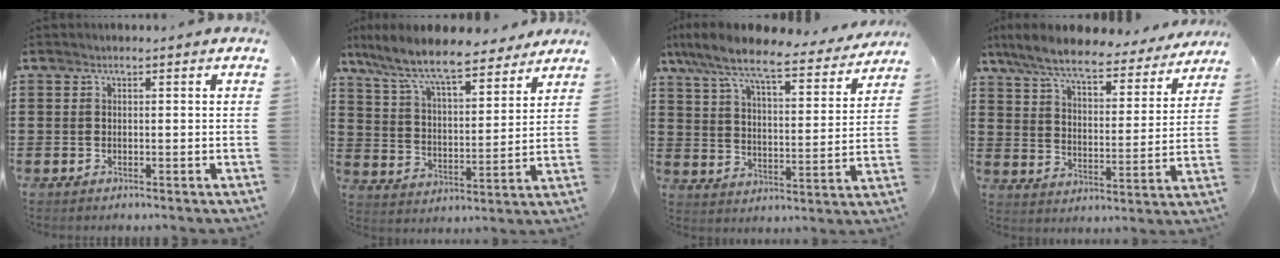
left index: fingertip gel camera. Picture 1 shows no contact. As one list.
[{"total": 10.2, "force": [8.8, 1.5, 5.1], "torque": [-0.132, -0.041, 0.150]}, {"total": 9.0, "force": [7.8, 1.0, 4.4], "torque": [-0.117, -0.045, 0.131]}, {"total": 8.3, "force": [7.5, 0.9, 3.4], "torque": [-0.100, -0.042, 0.129]}]